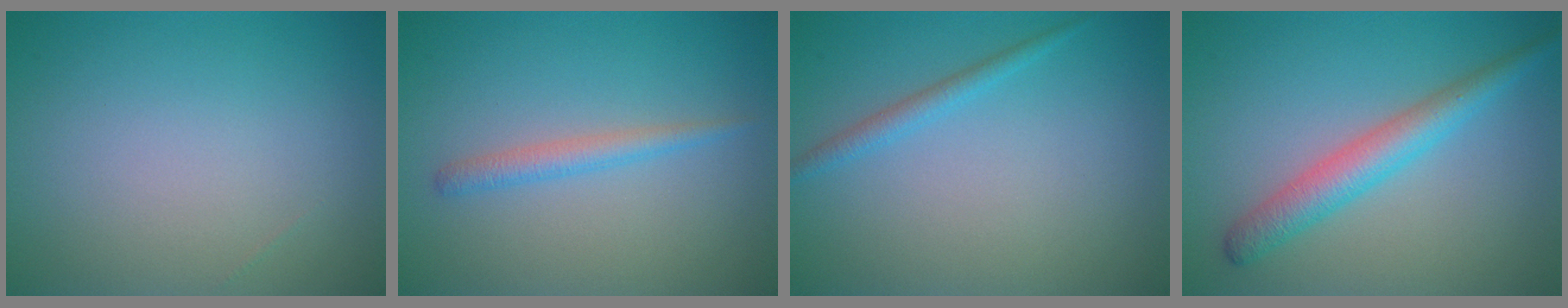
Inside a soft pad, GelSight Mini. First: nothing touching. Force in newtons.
{"total": 1.7, "press": 1.7, "slide": 0.0}
{"total": 1.4, "press": 1.4, "slide": 0.1}
{"total": 3.7, "press": 3.7, "slide": 0.1}